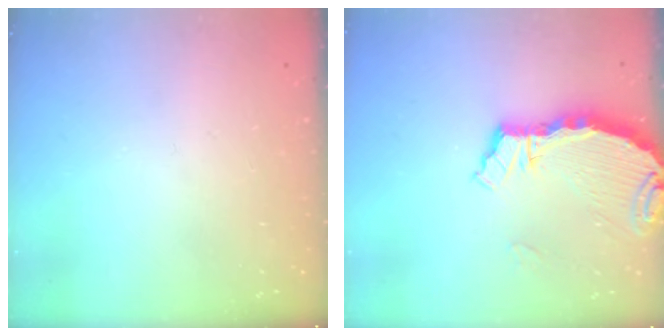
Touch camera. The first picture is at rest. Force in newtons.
{"total": 5.3, "press": 5.3, "slide": 0.5}